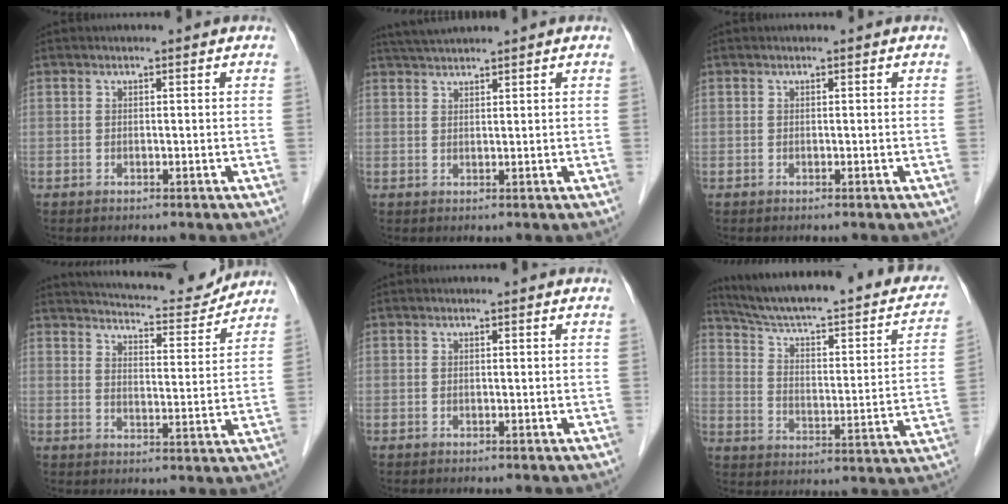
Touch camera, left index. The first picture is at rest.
{"total": 3.5, "force": [3.2, -0.6, 1.2], "torque": [-0.023, 0.018, 0.064]}
{"total": 0.0}
{"total": 14.1, "force": [13.3, 2.6, 4.1], "torque": [-0.053, -0.009, 0.172]}
{"total": 0.0}
{"total": 27.0, "force": [22.2, 5.5, 14.3], "torque": [-0.211, -0.009, 0.295]}